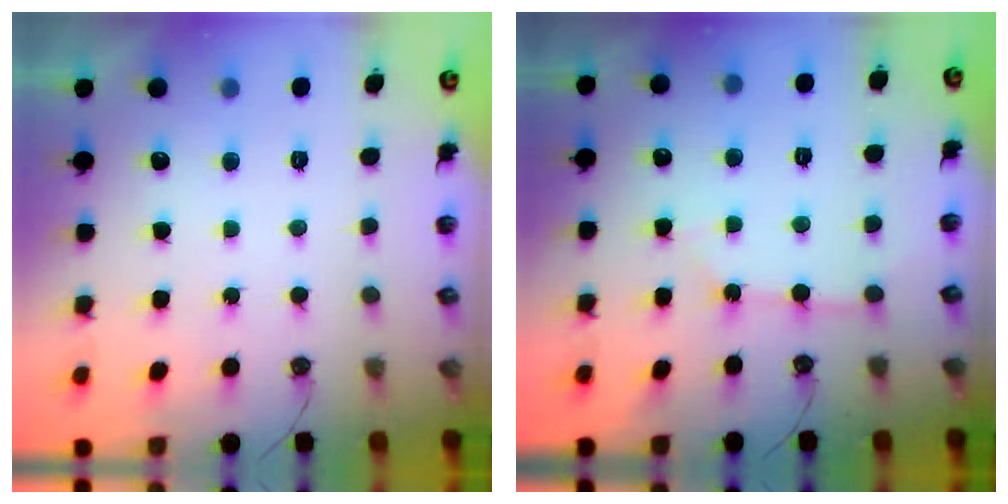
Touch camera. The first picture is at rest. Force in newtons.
{"total": 3.5, "press": 3.5, "slide": 0.4}